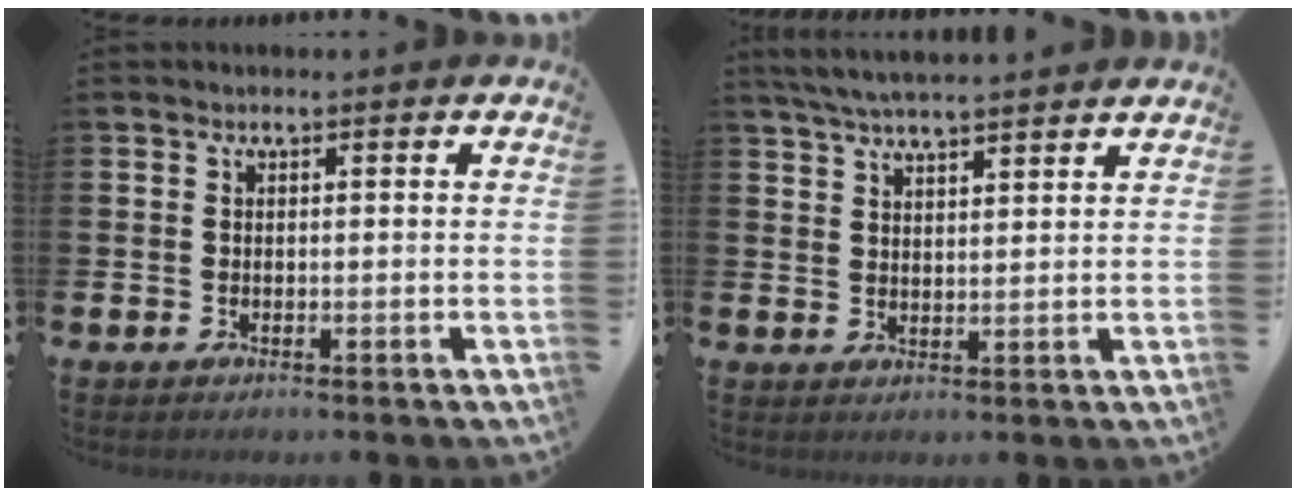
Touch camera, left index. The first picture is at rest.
{"total": 4.6, "force": [4.4, 0.2, 1.3], "torque": [-0.037, -0.016, 0.080]}